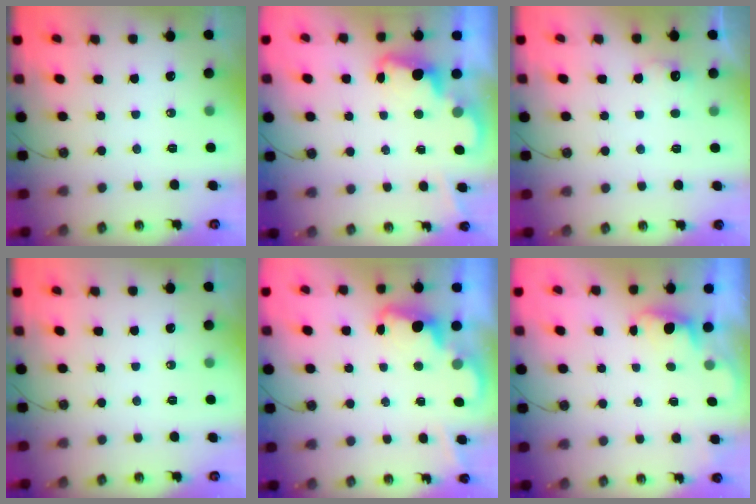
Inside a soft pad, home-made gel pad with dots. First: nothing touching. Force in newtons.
{"total": 2.5, "press": 2.4, "slide": 0.5}
{"total": 4.5, "press": 4.3, "slide": 1.0}
{"total": 0.0}
{"total": 2.4, "press": 2.3, "slide": 0.6}
{"total": 0.7, "press": 0.1, "slide": 0.7}